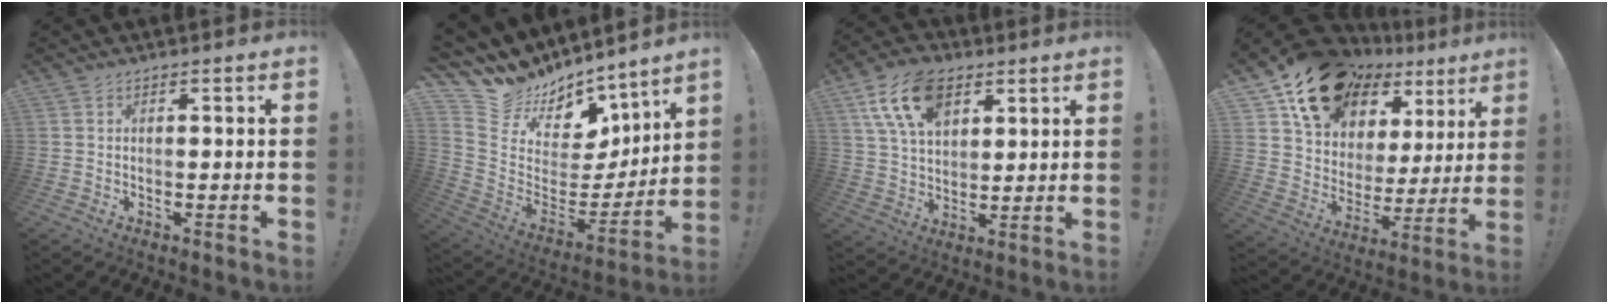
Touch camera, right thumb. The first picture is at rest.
{"total": 11.6, "force": [9.5, 6.6, 1.1], "torque": [-0.028, -0.109, 0.194]}
{"total": 16.0, "force": [8.2, 9.6, 9.7], "torque": [-0.175, -0.024, 0.154]}
{"total": 19.4, "force": [14.0, 10.8, 7.9], "torque": [-0.137, -0.087, 0.269]}